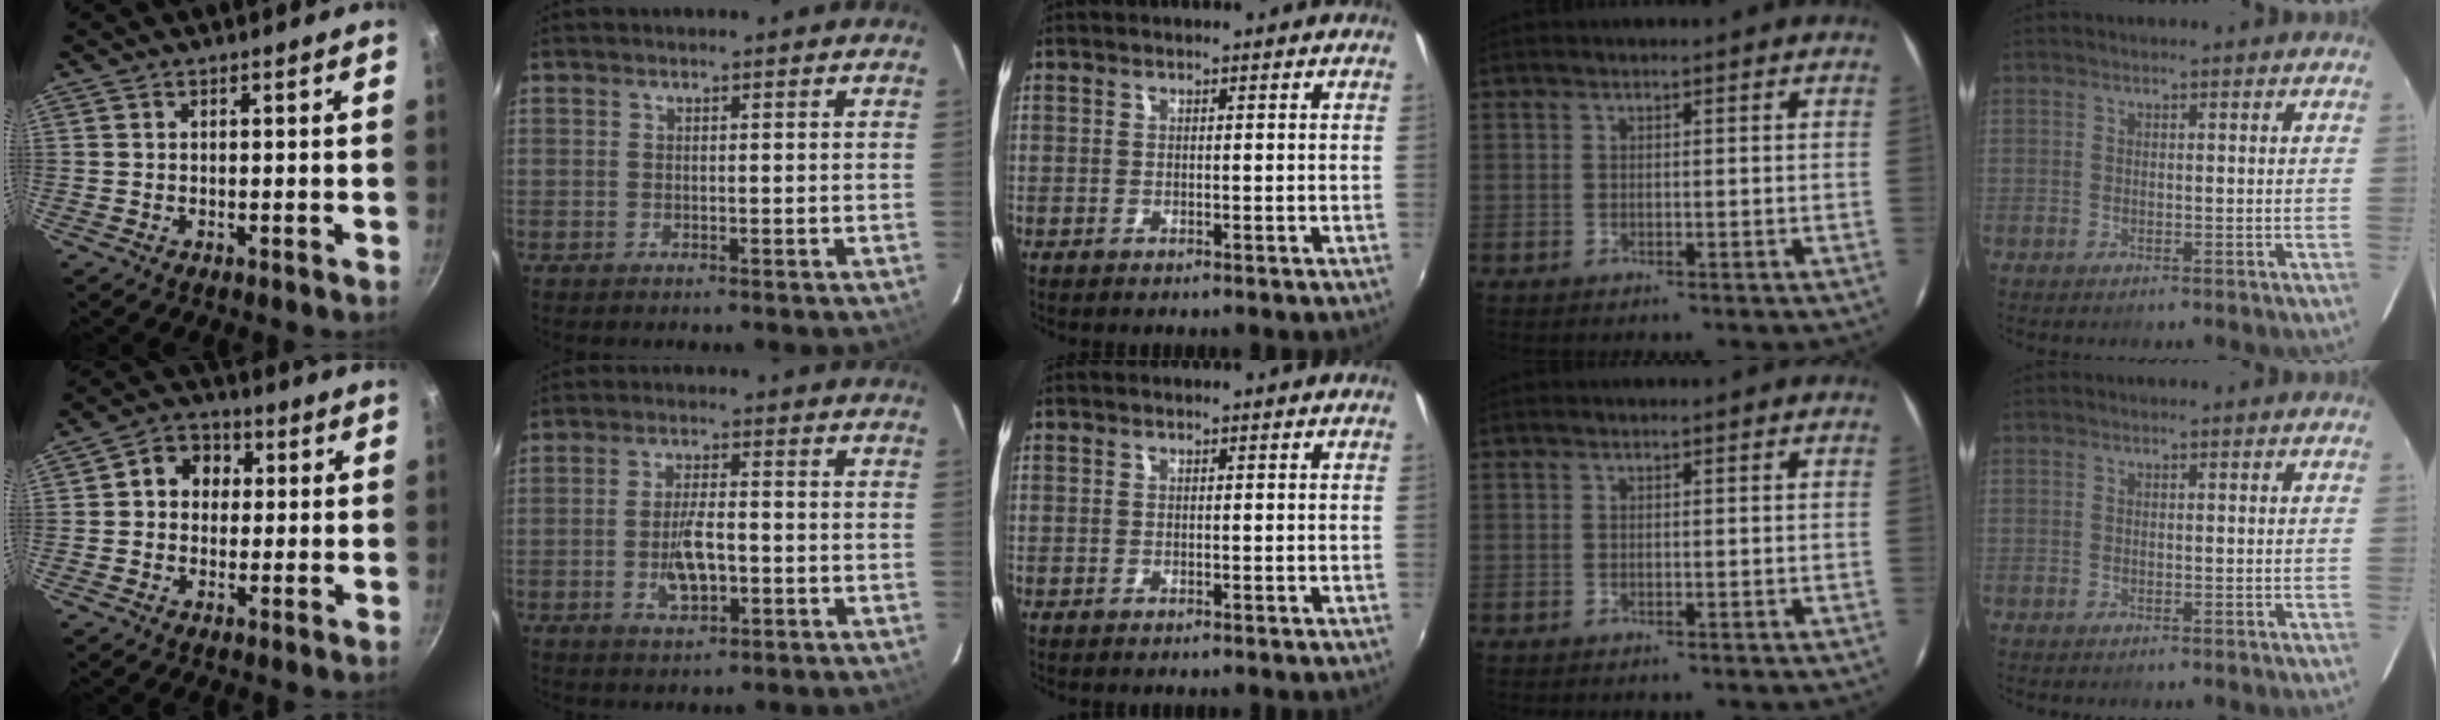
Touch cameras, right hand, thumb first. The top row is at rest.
{"thumb": {"total": 7.6, "force": [1.2, 6.5, 3.8], "torque": [-0.025, 0.013, 0.002]}, "index": {"total": 7.0, "force": [-1.9, 2.8, 6.1], "torque": [-0.121, -0.001, -0.029]}}